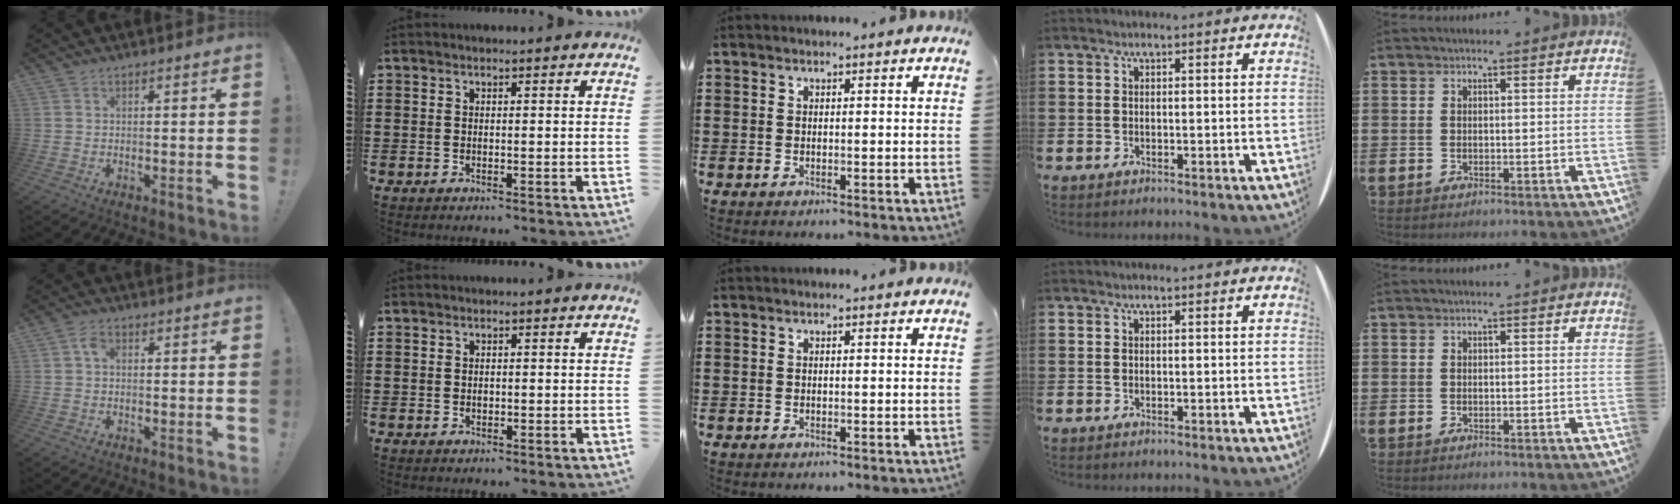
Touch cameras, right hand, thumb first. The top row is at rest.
{"thumb": {"total": 2.5, "force": [0.5, 1.6, 1.8], "torque": [-0.031, 0.006, 0.007]}, "index": {"total": 0.6, "force": [0.1, 0.5, 0.3], "torque": [-0.008, 0.001, 0.003]}}